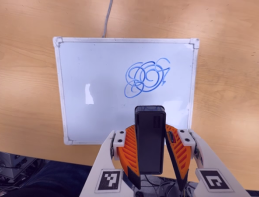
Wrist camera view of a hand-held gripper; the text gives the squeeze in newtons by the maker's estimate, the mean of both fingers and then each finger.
{"total": 5.5, "left": 4.8, "right": 6.3}